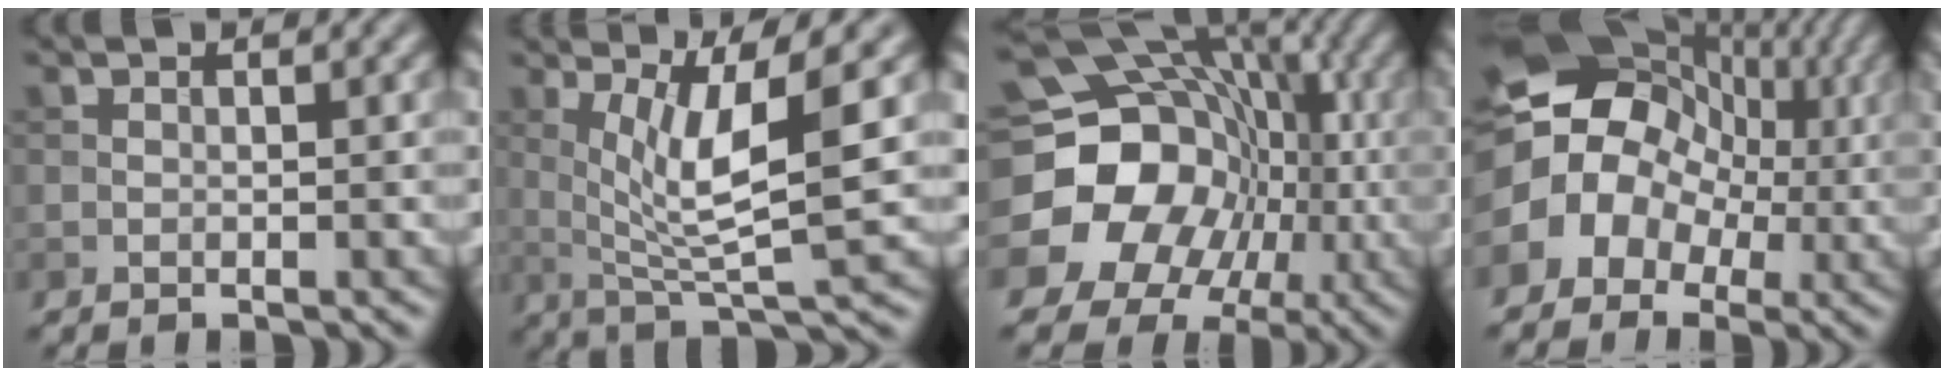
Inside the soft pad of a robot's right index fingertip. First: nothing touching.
{"total": 7.2, "force": [1.5, 1.6, 6.9], "torque": [-0.118, -0.009, 0.034]}
{"total": 19.5, "force": [-3.0, 17.9, 7.2], "torque": [-0.143, 0.007, -0.086]}
{"total": 13.8, "force": [0.9, 11.7, 7.1], "torque": [-0.127, 0.019, -0.015]}